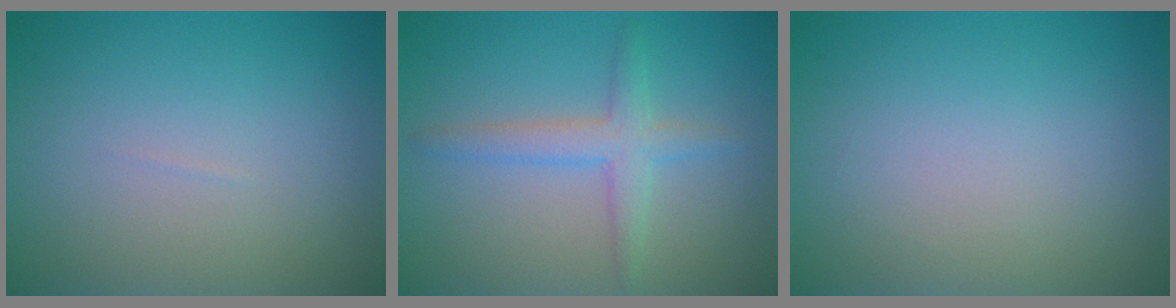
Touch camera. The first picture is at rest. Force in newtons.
{"total": 2.7, "press": 2.7, "slide": 0.2}
{"total": 0.0}